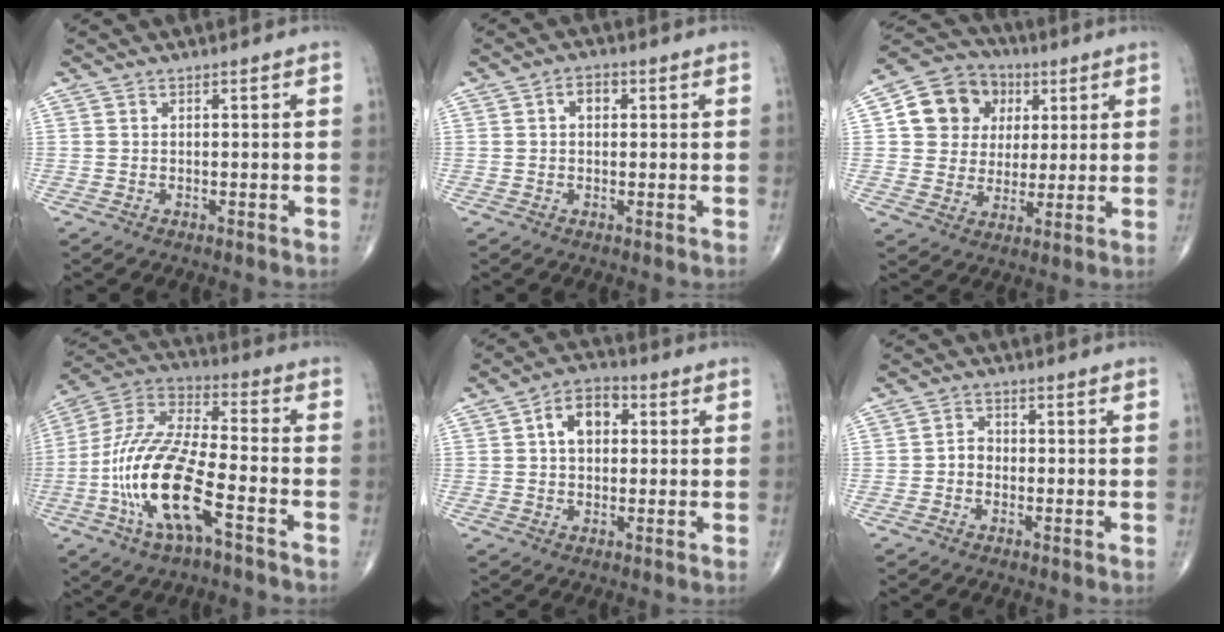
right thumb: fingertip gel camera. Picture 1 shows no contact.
{"total": 2.7, "force": [0.6, 1.9, 1.9], "torque": [-0.023, 0.010, 0.007]}
{"total": 13.6, "force": [3.8, 12.0, 5.3], "torque": [-0.058, 0.007, 0.063]}
{"total": 18.9, "force": [-6.7, 6.1, 16.6], "torque": [-0.351, 0.035, -0.126]}
{"total": 7.4, "force": [1.5, 5.0, 5.3], "torque": [-0.073, 0.015, 0.016]}
{"total": 2.3, "force": [-0.8, 1.9, 1.2], "torque": [-0.007, 0.009, -0.022]}